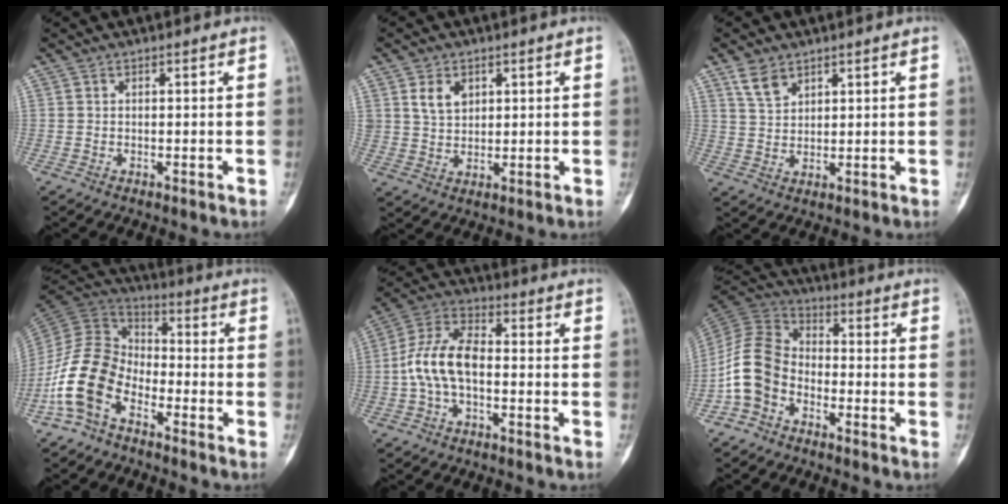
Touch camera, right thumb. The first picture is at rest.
{"total": 5.0, "force": [2.3, 3.6, 2.7], "torque": [-0.032, -0.014, 0.047]}
{"total": 4.4, "force": [3.1, 2.6, 1.8], "torque": [-0.019, -0.015, 0.066]}
{"total": 13.0, "force": [-6.4, 8.4, 7.7], "torque": [-0.144, 0.061, -0.142]}
{"total": 10.5, "force": [-1.3, 5.8, 8.7], "torque": [-0.174, 0.036, -0.034]}
{"total": 10.7, "force": [-4.2, 7.7, 6.0], "torque": [-0.113, 0.046, -0.100]}